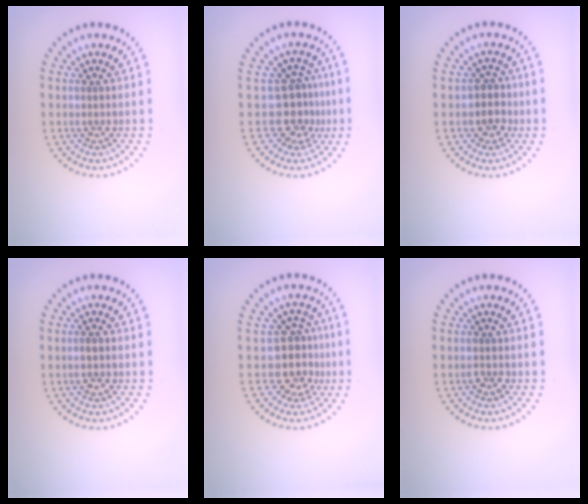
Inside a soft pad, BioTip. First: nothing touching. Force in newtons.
{"total": 3.4, "press": 2.5, "slide": 2.3}
{"total": 2.4, "press": 2.3, "slide": 0.9}
{"total": 1.4, "press": 1.4, "slide": 0.5}
{"total": 3.7, "press": 2.9, "slide": 2.3}
{"total": 1.3, "press": 1.3, "slide": 0.1}